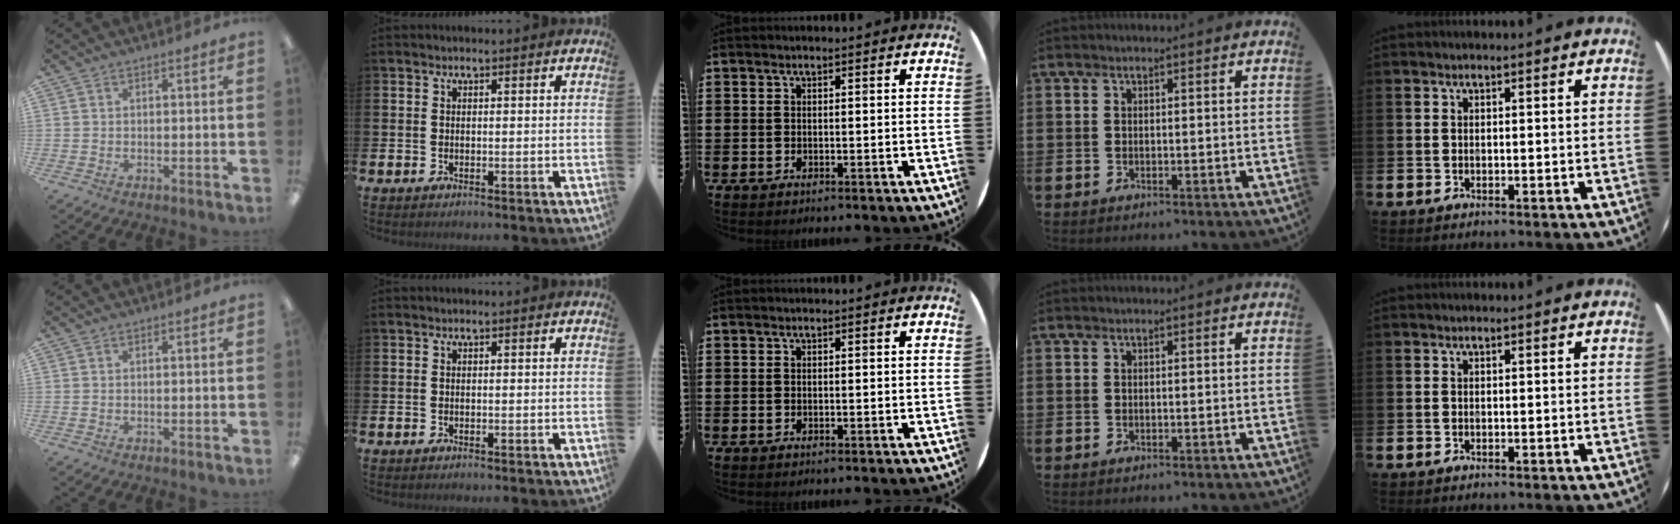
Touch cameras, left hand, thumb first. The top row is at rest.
{}